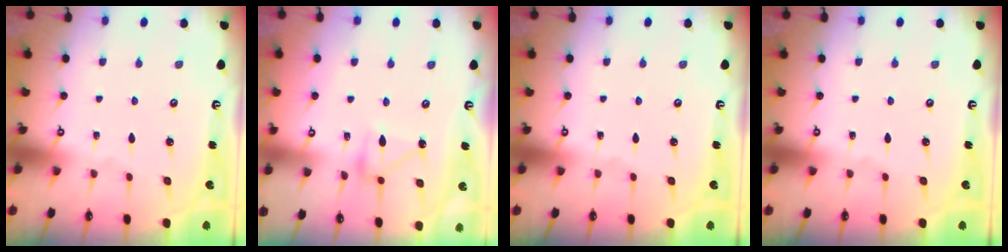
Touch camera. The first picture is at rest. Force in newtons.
{"total": 12.0, "press": 11.9, "slide": 0.6}
{"total": 0.0}
{"total": 0.0}